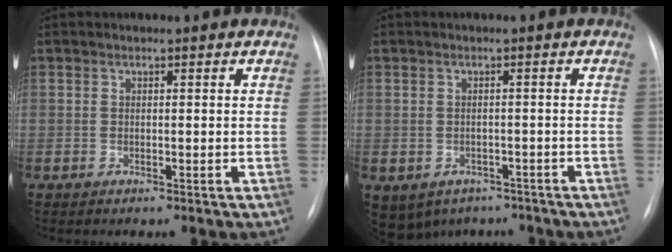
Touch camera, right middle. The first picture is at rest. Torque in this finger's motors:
{"motor_torque": [0.93, -1.21, 0.10, 0.06]}